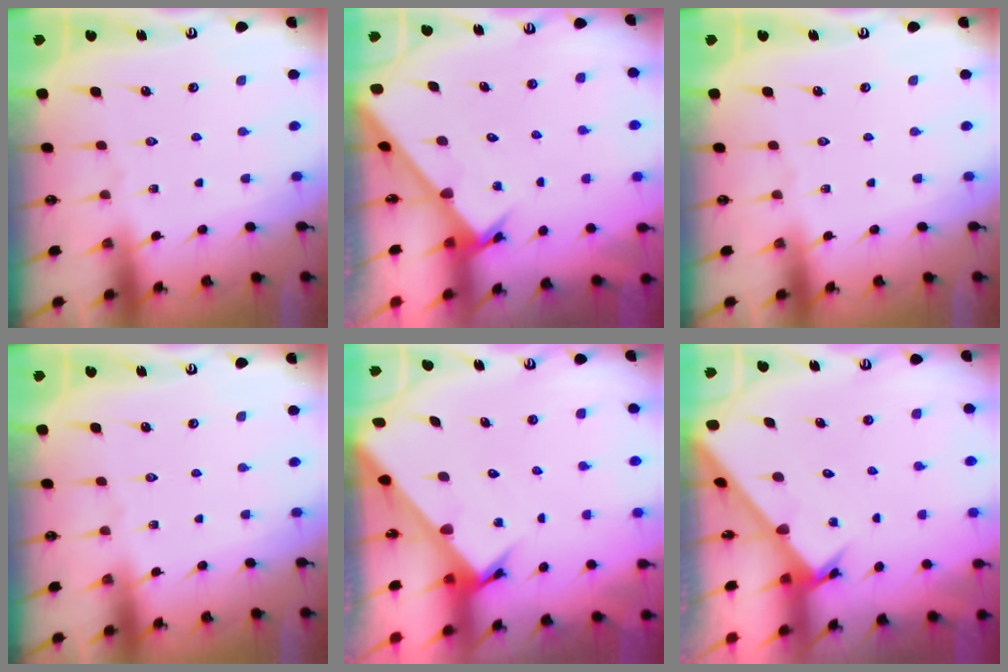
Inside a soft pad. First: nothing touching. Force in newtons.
{"total": 2.6, "press": 2.6, "slide": 0.3}
{"total": 0.0}
{"total": 0.0}
{"total": 2.8, "press": 2.8, "slide": 0.2}
{"total": 2.6, "press": 2.6, "slide": 0.2}